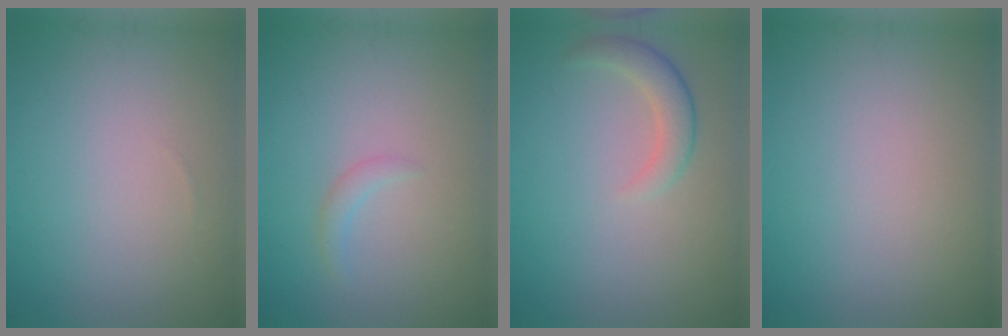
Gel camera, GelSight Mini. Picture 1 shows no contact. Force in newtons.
{"total": 1.0, "press": 1.0, "slide": 0.0}
{"total": 2.5, "press": 2.5, "slide": 0.3}
{"total": 0.0}